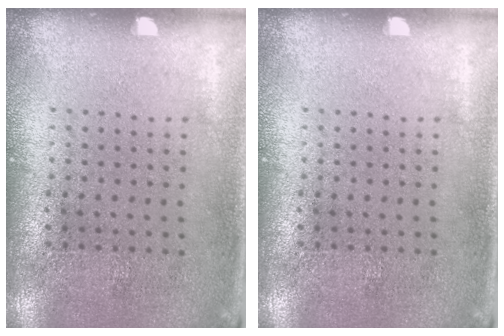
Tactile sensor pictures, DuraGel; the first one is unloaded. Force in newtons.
{"total": 0.0}